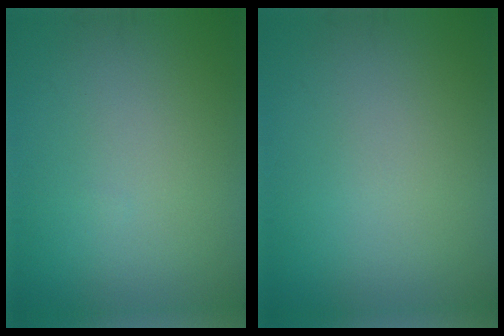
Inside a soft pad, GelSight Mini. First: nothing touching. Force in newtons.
{"total": 0.0}